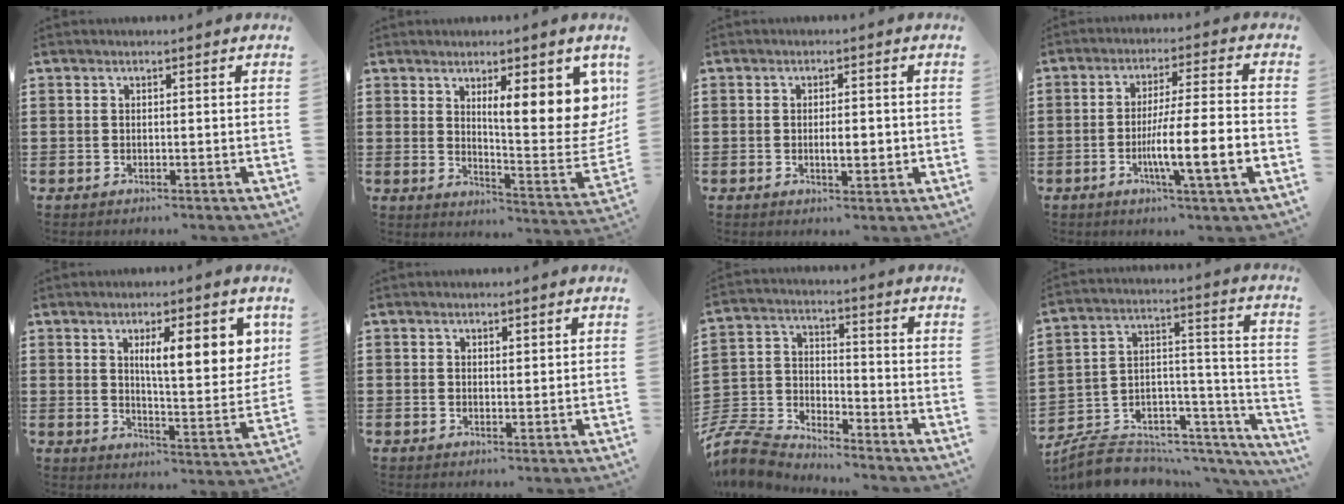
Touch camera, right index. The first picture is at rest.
{"total": 11.2, "force": [5.0, 3.0, 9.5], "torque": [-0.138, -0.026, 0.081]}
{"total": 3.7, "force": [-0.4, 1.1, 3.5], "torque": [-0.053, -0.003, -0.009]}
{"total": 9.2, "force": [-3.3, 0.3, 8.6], "torque": [-0.150, -0.010, -0.061]}
{"total": 9.4, "force": [3.8, 2.5, 8.2], "torque": [-0.132, -0.009, 0.055]}
{"total": 1.0, "force": [0.8, 0.5, 0.3], "torque": [-0.006, 0.003, 0.015]}
{"total": 7.1, "force": [-6.9, 1.3, 1.0], "torque": [-0.051, -0.006, -0.149]}
{"total": 6.8, "force": [-5.7, 3.5, 1.4], "torque": [-0.028, 0.001, -0.101]}